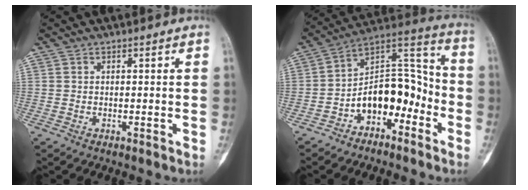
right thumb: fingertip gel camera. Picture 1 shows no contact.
{"total": 13.8, "force": [-5.7, 8.2, 9.5], "torque": [-0.114, 0.089, -0.099]}